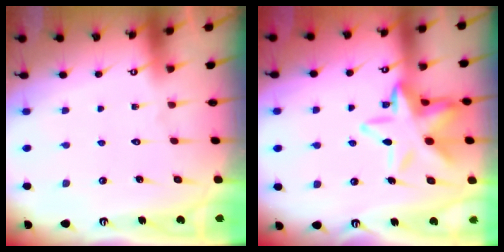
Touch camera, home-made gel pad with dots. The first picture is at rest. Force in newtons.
{"total": 15.4, "press": 15.3, "slide": 1.7}